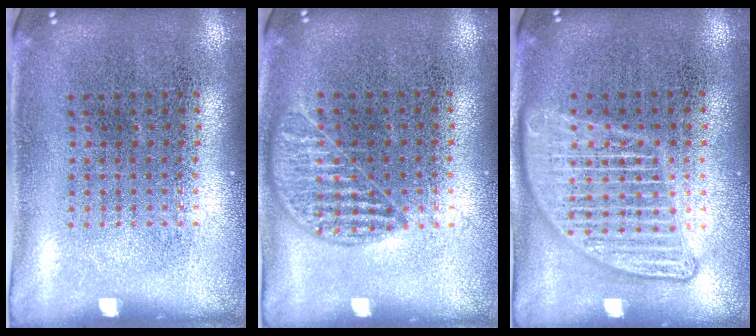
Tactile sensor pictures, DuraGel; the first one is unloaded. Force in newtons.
{"total": 1.0, "press": 0.9, "slide": 0.4}
{"total": 2.9, "press": 2.9, "slide": 0.3}